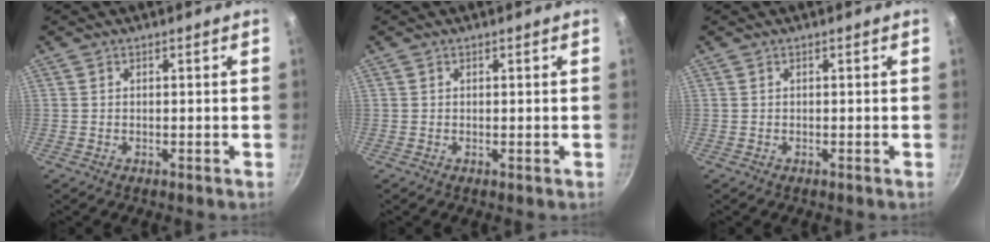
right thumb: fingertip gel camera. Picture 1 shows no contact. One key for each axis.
{"total": 0.0}
{"total": 0.0}